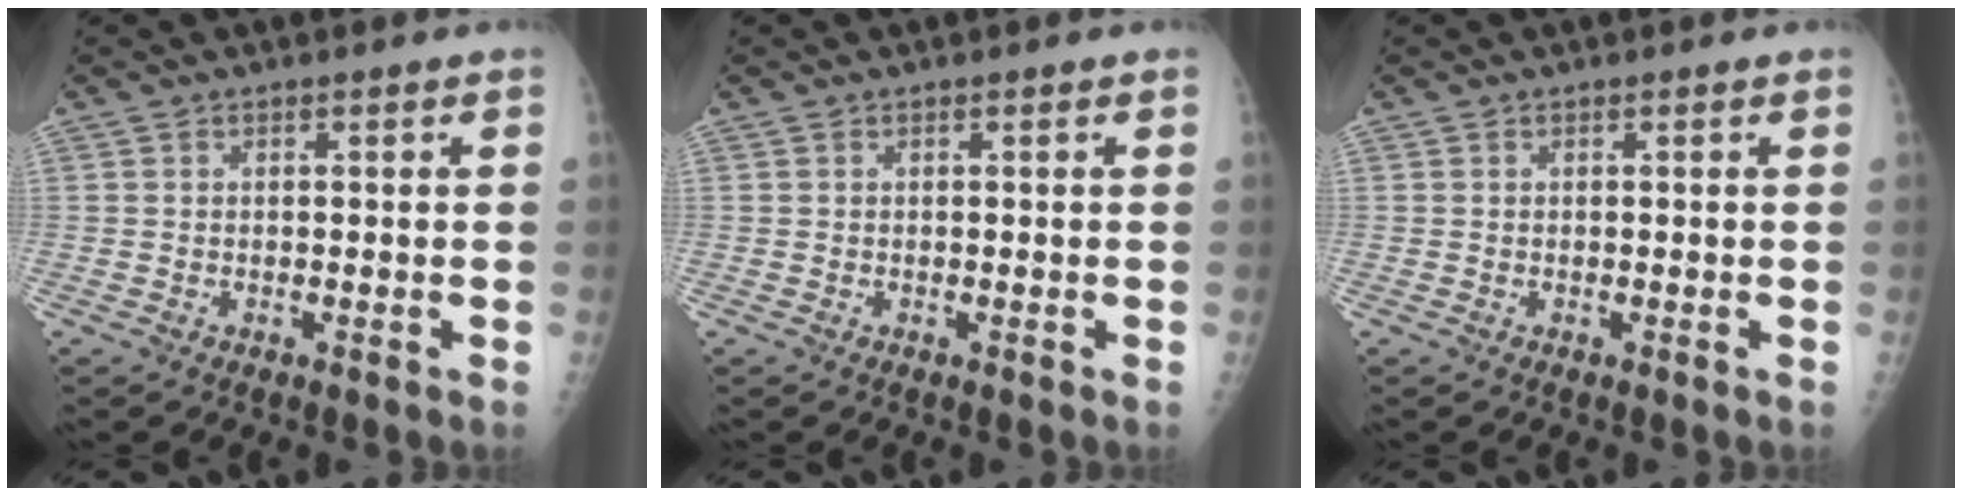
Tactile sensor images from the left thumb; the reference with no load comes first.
{"total": 0.0}
{"total": 0.0}